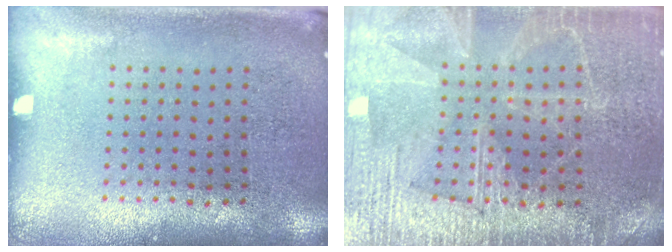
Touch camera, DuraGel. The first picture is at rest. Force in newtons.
{"total": 3.7, "press": 3.6, "slide": 0.4}